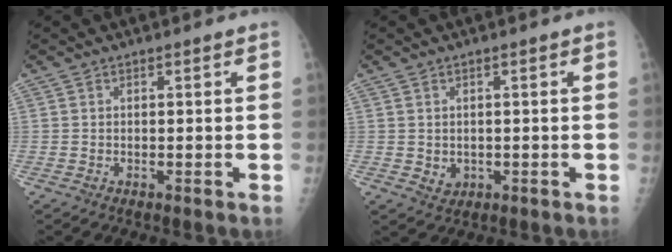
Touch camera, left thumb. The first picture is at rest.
{"total": 2.3, "force": [-0.2, 2.0, 1.0], "torque": [-0.008, -0.002, 0.007]}